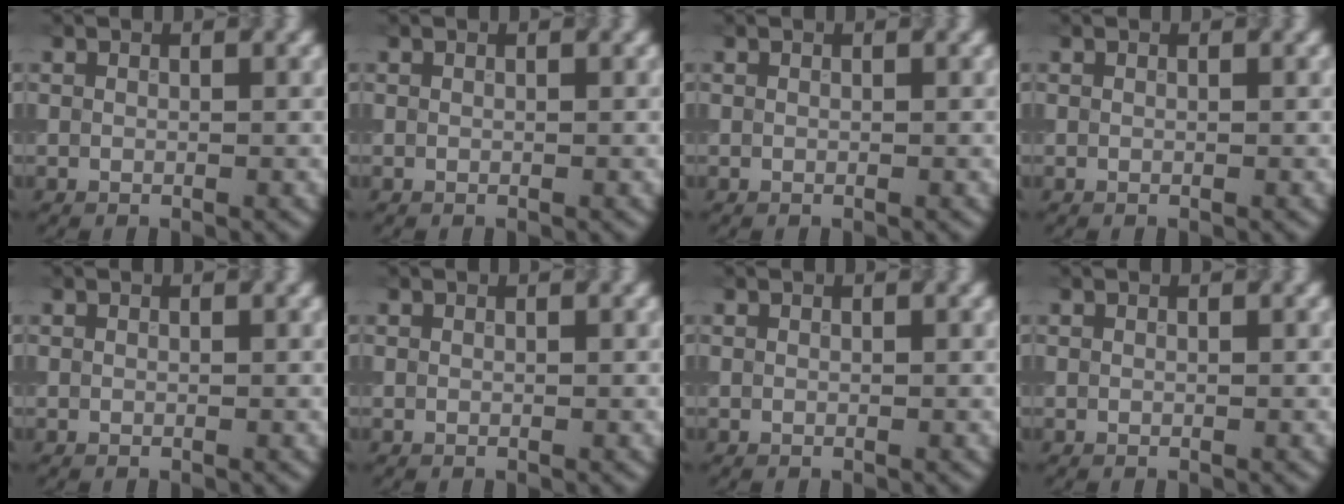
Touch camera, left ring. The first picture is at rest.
{"total": 0.0}
{"total": 0.0}
{"total": 0.0}
{"total": 0.0}
{"total": 0.0}
{"total": 0.0}
{"total": 0.0}